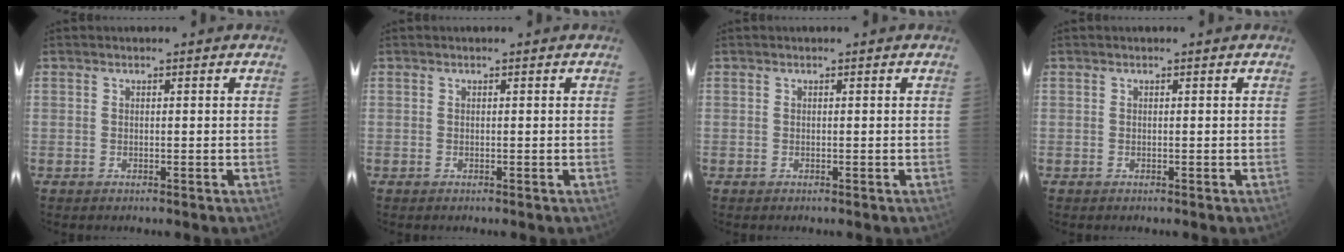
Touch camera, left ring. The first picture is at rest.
{"total": 0.0}
{"total": 0.0}
{"total": 0.0}